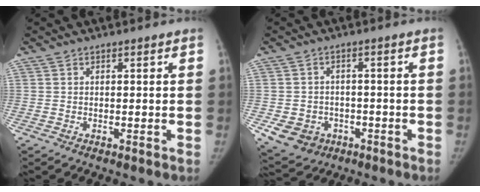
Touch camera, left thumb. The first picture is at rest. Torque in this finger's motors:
{"motor_torque": [-0.17, 1.60, 0.09, -0.09, 0.18]}